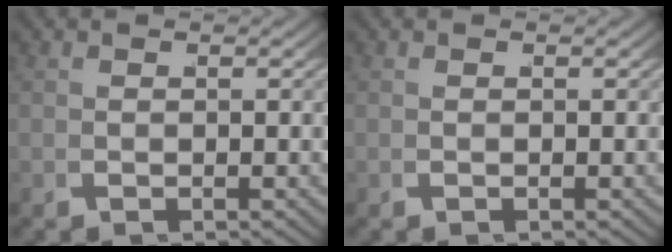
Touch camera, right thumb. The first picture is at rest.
{"total": 0.0}